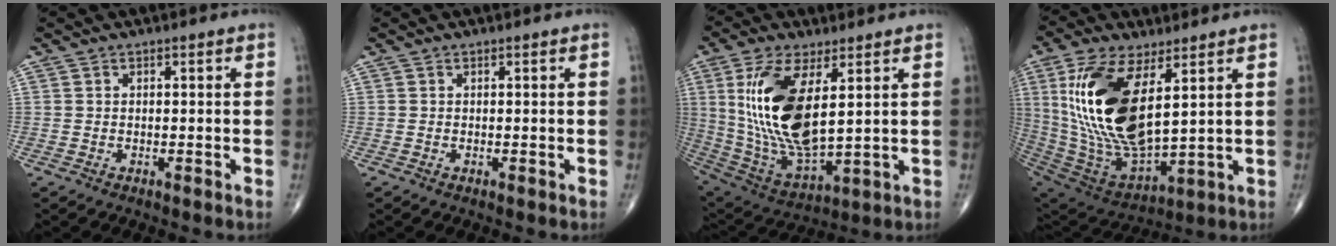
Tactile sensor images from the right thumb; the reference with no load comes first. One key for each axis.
{"total": 0.0}
{"total": 19.3, "fx": 4.5, "fy": 8.2, "fz": 16.9, "tx": -0.343, "ty": -0.027, "tz": 0.099}
{"total": 22.9, "fx": 6.3, "fy": 10.1, "fz": 19.5, "tx": -0.395, "ty": -0.035, "tz": 0.130}